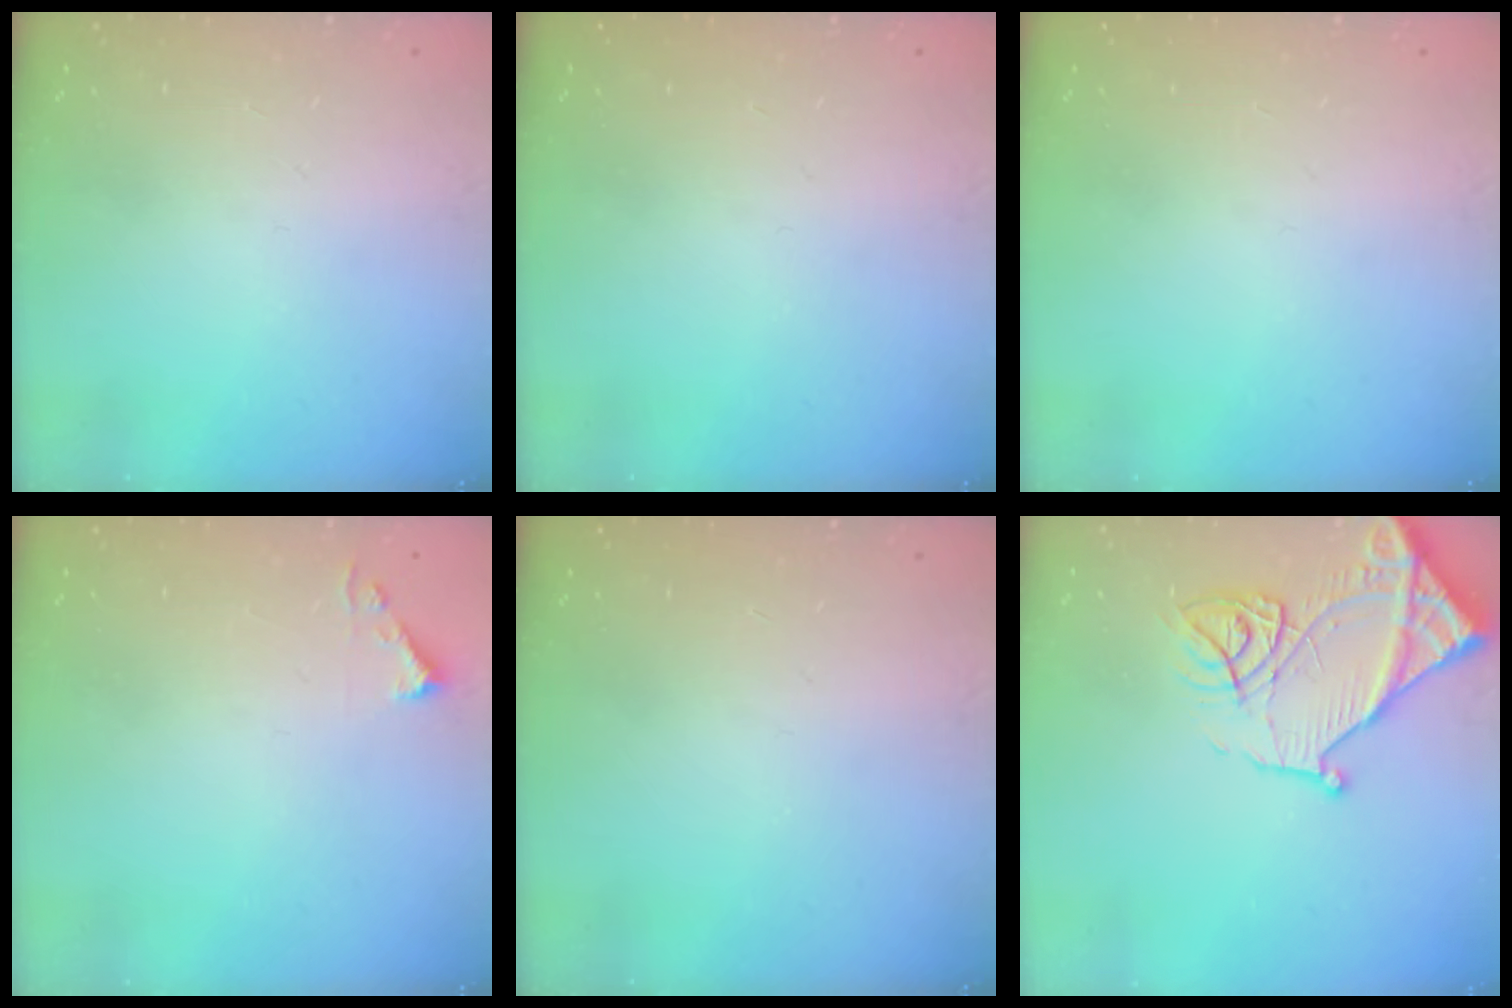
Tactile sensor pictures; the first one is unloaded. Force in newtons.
{"total": 0.0}
{"total": 0.0}
{"total": 3.7, "press": 3.7, "slide": 0.5}
{"total": 0.0}
{"total": 17.7, "press": 17.6, "slide": 1.7}